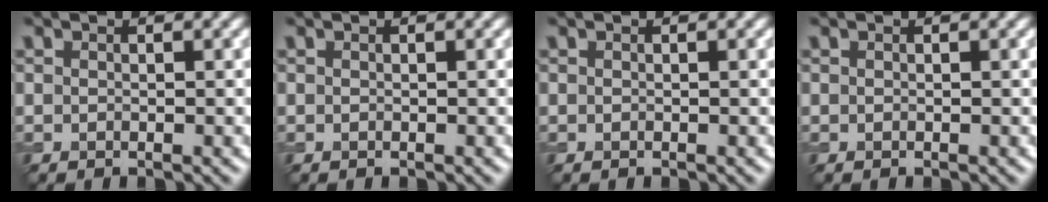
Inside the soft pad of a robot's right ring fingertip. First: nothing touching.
{"total": 0.0}
{"total": 0.0}
{"total": 0.0}